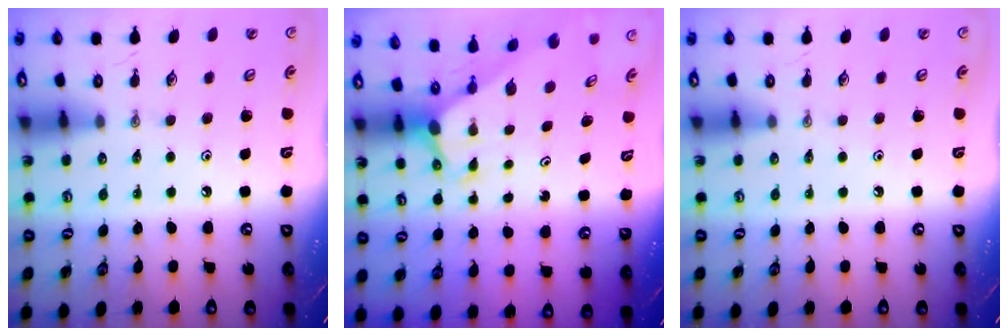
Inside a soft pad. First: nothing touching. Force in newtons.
{"total": 2.5, "press": 2.5, "slide": 0.1}
{"total": 0.0}